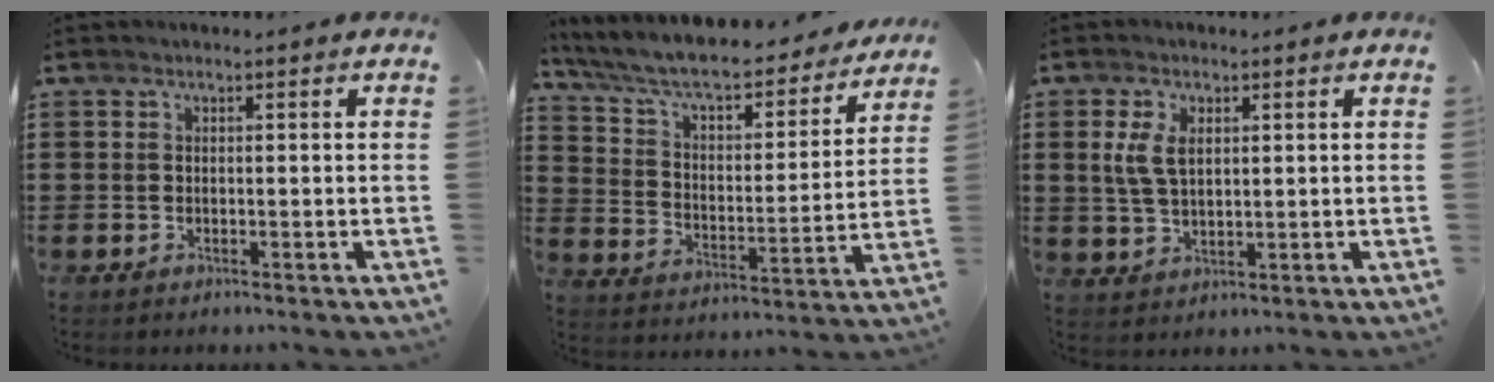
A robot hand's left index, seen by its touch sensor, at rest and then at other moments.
{"total": 7.8, "force": [7.0, 1.0, 3.2], "torque": [-0.092, -0.050, 0.117]}
{"total": 5.0, "force": [1.4, 2.7, 4.0], "torque": [-0.101, 0.004, 0.020]}